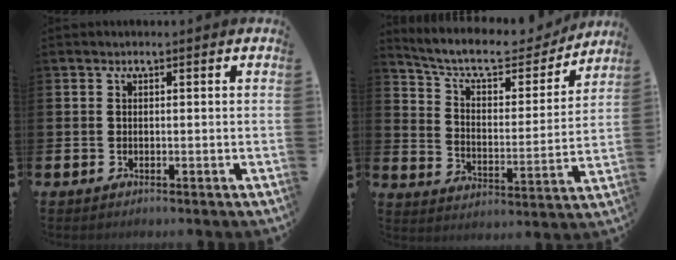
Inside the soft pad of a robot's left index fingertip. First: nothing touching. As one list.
[{"total": 9.2, "force": [8.2, 2.7, 3.3], "torque": [-0.087, -0.058, 0.136]}]